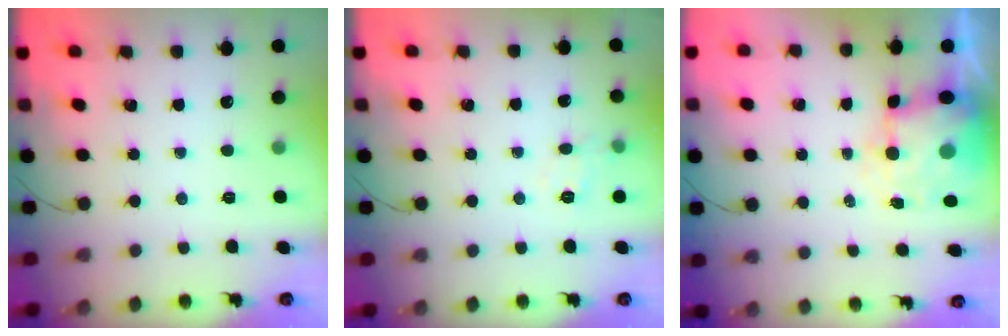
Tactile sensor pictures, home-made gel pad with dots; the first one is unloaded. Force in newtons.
{"total": 7.9, "press": 7.7, "slide": 1.5}
{"total": 6.0, "press": 5.7, "slide": 1.7}